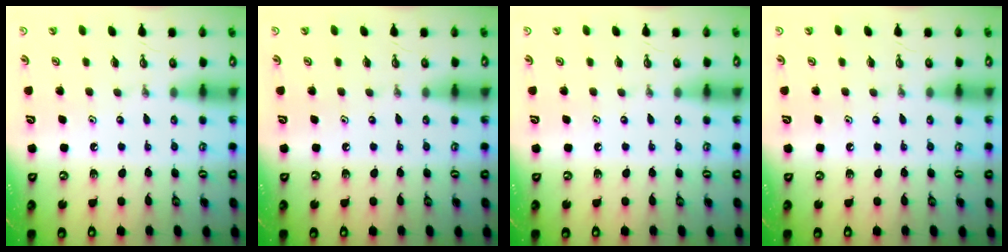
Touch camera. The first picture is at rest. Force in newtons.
{"total": 0.0}
{"total": 0.0}
{"total": 0.0}